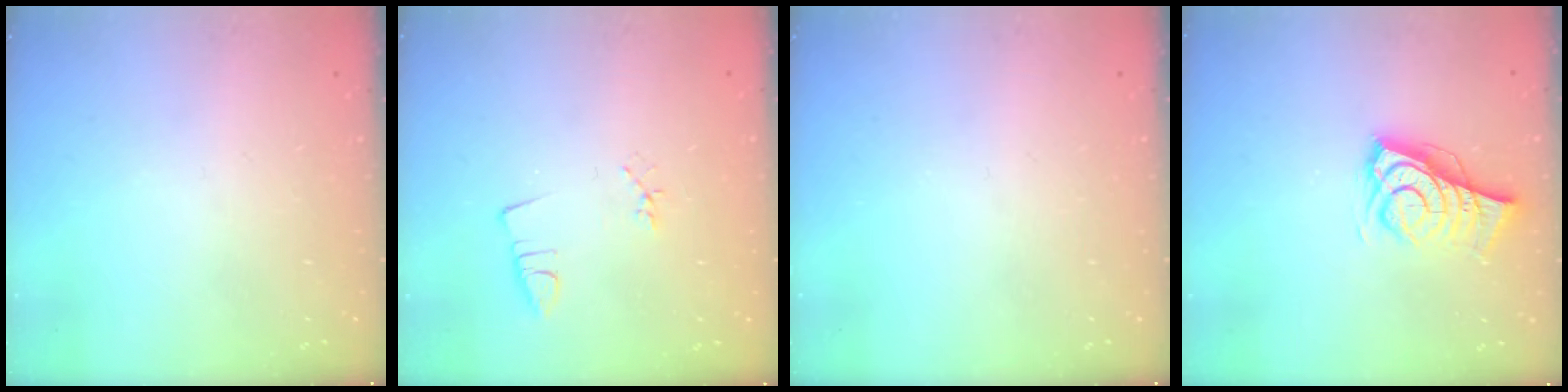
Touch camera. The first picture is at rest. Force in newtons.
{"total": 2.2, "press": 1.7, "slide": 1.4}
{"total": 0.0}
{"total": 8.9, "press": 8.5, "slide": 2.8}